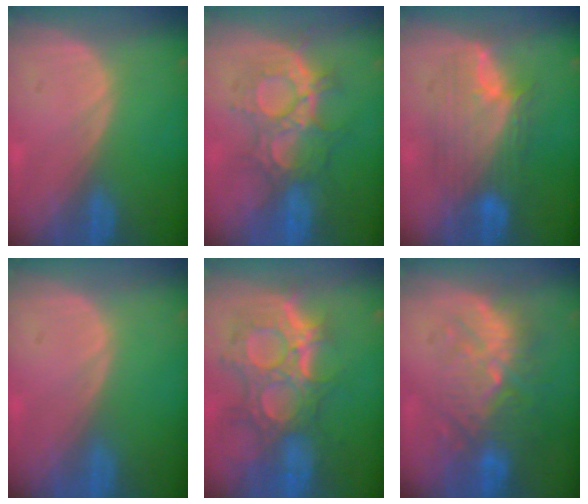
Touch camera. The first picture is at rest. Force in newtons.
{"total": 8.8, "press": 8.8, "slide": 0.9}
{"total": 8.6, "press": 8.6, "slide": 0.3}
{"total": 0.0}
{"total": 11.9, "press": 10.6, "slide": 5.4}
{"total": 10.5, "press": 9.6, "slide": 4.1}